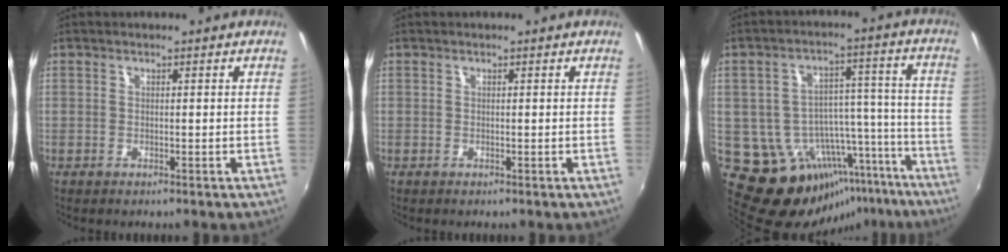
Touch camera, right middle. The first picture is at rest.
{"total": 0.0}
{"total": 18.5, "force": [-12.6, 11.1, 7.8], "torque": [-0.131, 0.039, -0.145]}